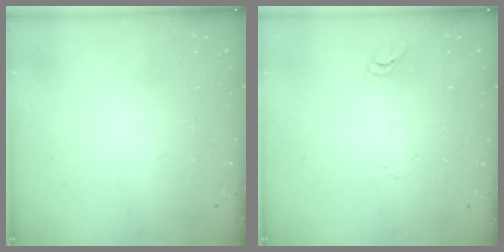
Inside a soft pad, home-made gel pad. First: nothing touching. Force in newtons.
{"total": 2.9, "press": 2.9, "slide": 0.3}